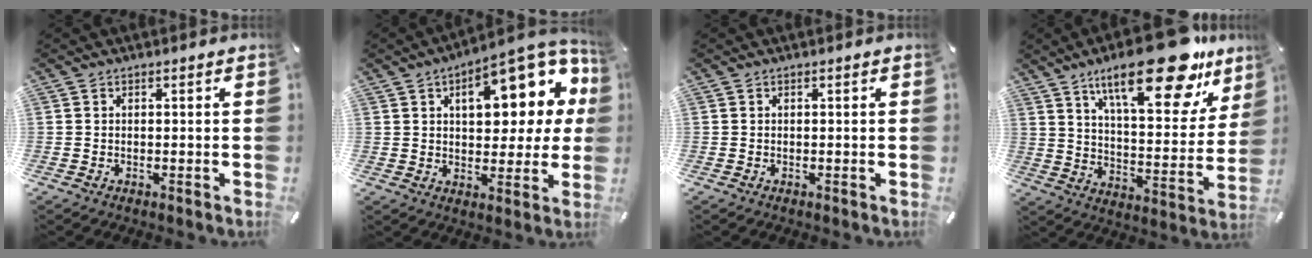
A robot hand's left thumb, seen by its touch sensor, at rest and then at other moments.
{"total": 18.3, "force": [7.5, 9.3, 13.8], "torque": [-0.171, -0.037, 0.117]}
{"total": 0.0}
{"total": 24.8, "force": [16.6, 8.9, 16.2], "torque": [-0.235, -0.102, 0.269]}